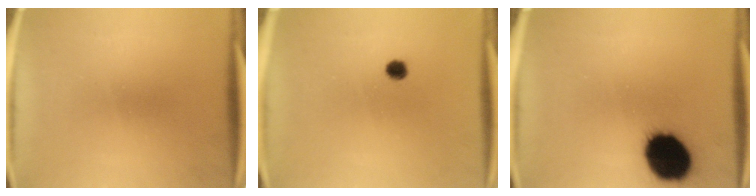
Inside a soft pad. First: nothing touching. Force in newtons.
{"total": 1.4}
{"total": 18.3}